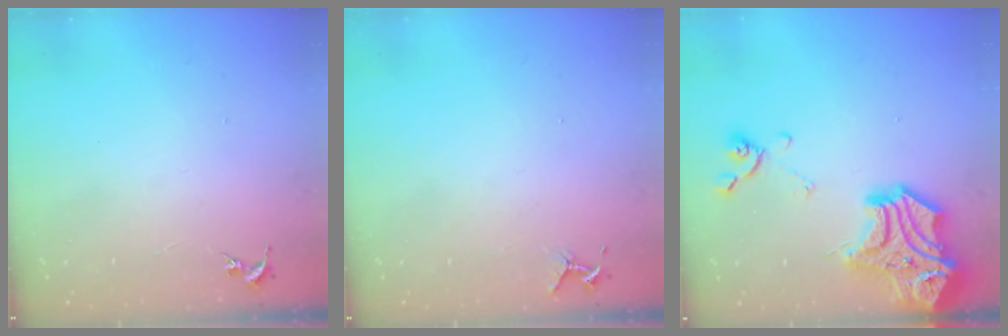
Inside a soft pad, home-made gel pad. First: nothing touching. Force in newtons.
{"total": 4.0, "press": 3.9, "slide": 0.4}
{"total": 23.2, "press": 23.1, "slide": 2.7}